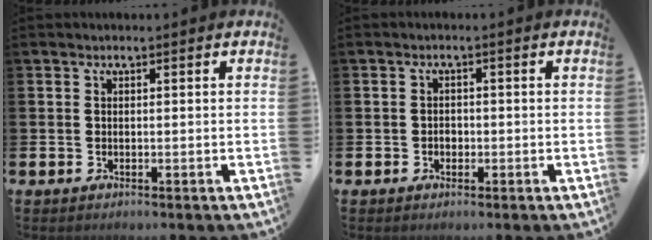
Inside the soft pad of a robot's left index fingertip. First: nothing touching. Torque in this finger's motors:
{"motor_torque": [0.02, 0.02, -0.01, 0.02]}